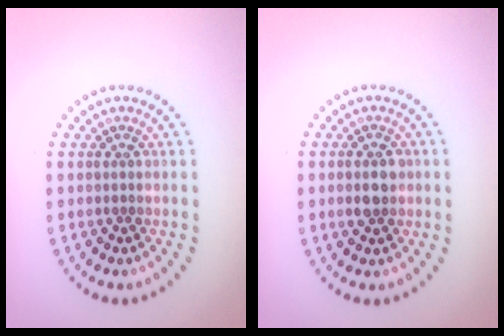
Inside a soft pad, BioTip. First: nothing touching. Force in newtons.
{"total": 2.6, "press": 2.6, "slide": 0.1}